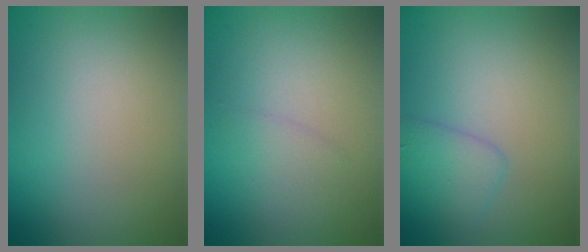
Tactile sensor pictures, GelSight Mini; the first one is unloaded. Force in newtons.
{"total": 1.2, "press": 1.2, "slide": 0.1}
{"total": 2.4, "press": 2.4, "slide": 0.1}